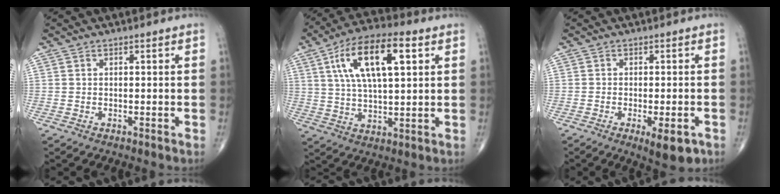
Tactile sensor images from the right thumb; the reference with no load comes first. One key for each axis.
{"total": 16.1, "fx": 5.4, "fy": 6.4, "fz": 13.7, "tx": -0.240, "ty": 0.007, "tz": 0.092}
{"total": 6.2, "fx": -2.7, "fy": 2.0, "fz": 5.2, "tx": -0.070, "ty": -0.002, "tz": -0.032}